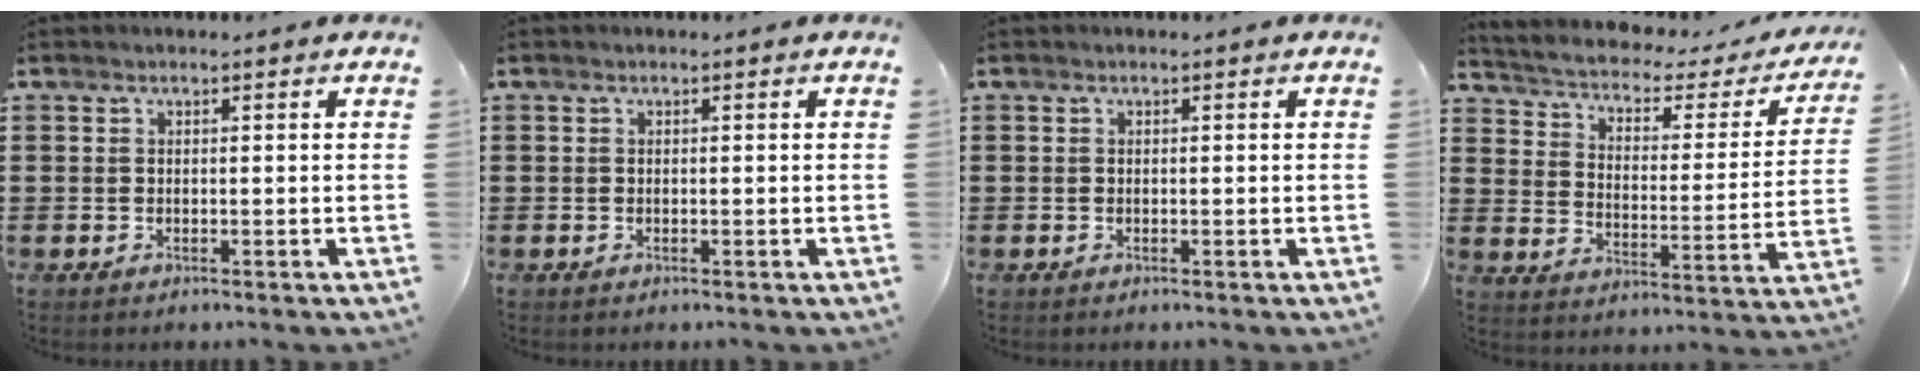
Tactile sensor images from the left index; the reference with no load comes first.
{"total": 0.0}
{"total": 0.0}
{"total": 2.7, "force": [1.7, 1.4, 1.6], "torque": [-0.046, -0.021, 0.018]}